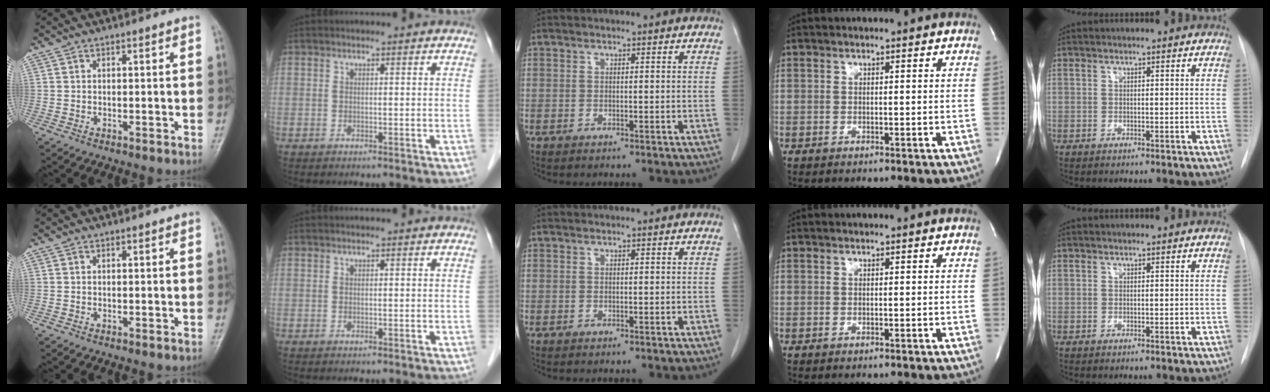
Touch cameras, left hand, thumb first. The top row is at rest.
{}